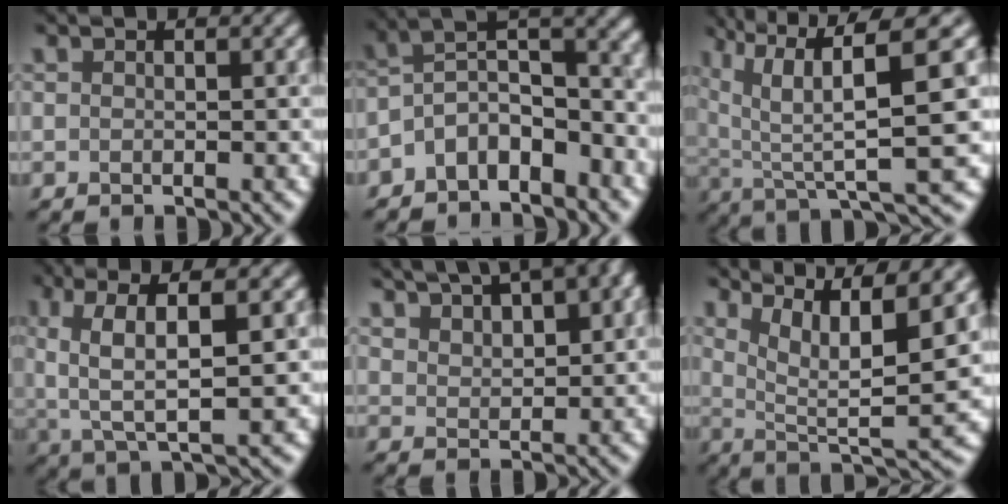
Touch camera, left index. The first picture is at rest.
{"total": 6.0, "force": [-4.5, 1.8, 3.6], "torque": [-0.074, 0.001, -0.054]}
{"total": 9.1, "force": [3.0, 1.1, 8.5], "torque": [-0.178, 0.000, 0.111]}
{"total": 5.3, "force": [0.9, 0.9, 5.1], "torque": [-0.129, -0.008, 0.054]}
{"total": 9.9, "force": [7.1, 3.5, 6.0], "torque": [-0.126, 0.031, 0.125]}
{"total": 9.5, "force": [4.4, 1.3, 8.3], "torque": [-0.152, -0.003, 0.118]}